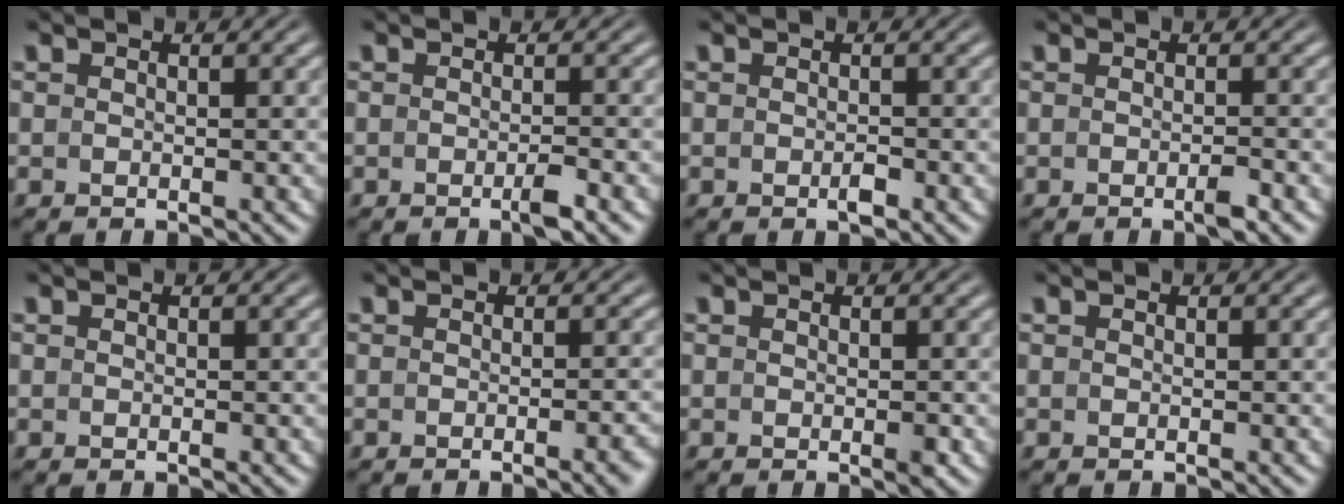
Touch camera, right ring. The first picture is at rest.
{"total": 1.3, "force": [-0.9, -0.1, 1.0], "torque": [-0.014, 0.007, -0.020]}
{"total": 0.8, "force": [-0.5, 0.2, 0.7], "torque": [-0.010, -0.001, -0.008]}
{"total": 1.0, "force": [-0.7, -0.1, 0.7], "torque": [-0.011, 0.006, -0.016]}
{"total": 0.0}
{"total": 1.4, "force": [-1.0, -0.3, 0.9], "torque": [-0.012, 0.009, -0.019]}
{"total": 0.6, "force": [-0.2, 0.2, 0.5], "torque": [-0.006, -0.003, -0.003]}
{"total": 0.0}